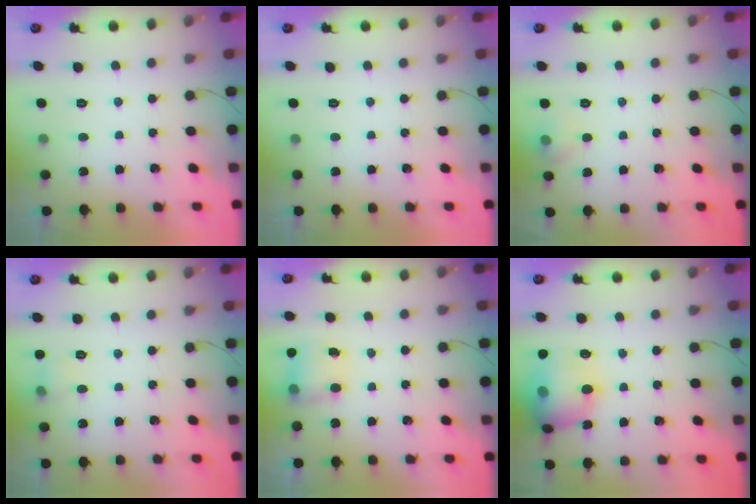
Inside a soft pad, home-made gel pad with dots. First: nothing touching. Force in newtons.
{"total": 0.0}
{"total": 5.8, "press": 5.6, "slide": 1.7}
{"total": 5.4, "press": 5.2, "slide": 1.5}
{"total": 6.9, "press": 6.9, "slide": 0.7}
{"total": 20.6, "press": 18.9, "slide": 8.3}